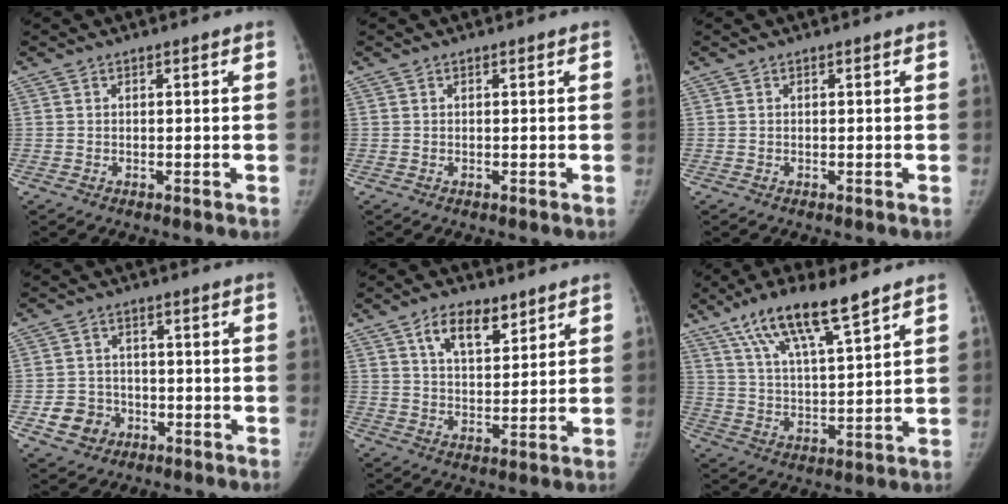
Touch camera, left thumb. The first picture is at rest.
{"total": 0.0}
{"total": 0.0}
{"total": 6.3, "force": [-2.5, 5.5, 1.8], "torque": [-0.005, 0.020, -0.038]}
{"total": 8.4, "force": [5.1, 4.1, 5.3], "torque": [-0.067, -0.029, 0.088]}
{"total": 14.0, "force": [9.2, 2.8, 10.2], "torque": [-0.175, -0.030, 0.172]}